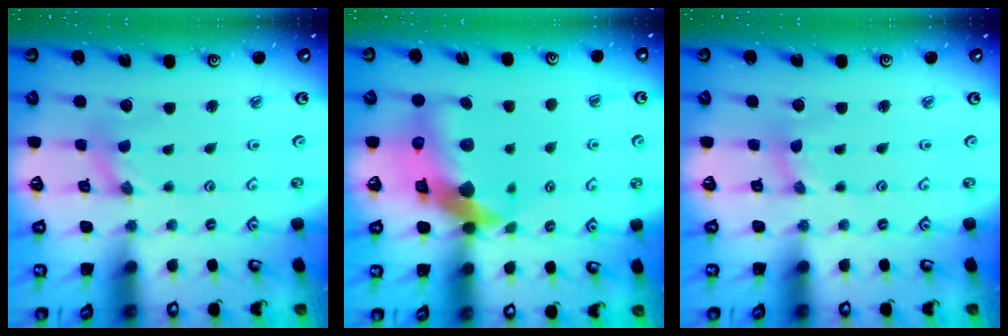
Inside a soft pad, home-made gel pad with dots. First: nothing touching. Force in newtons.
{"total": 15.8, "press": 15.7, "slide": 2.3}
{"total": 0.7, "press": 0.7, "slide": 0.1}